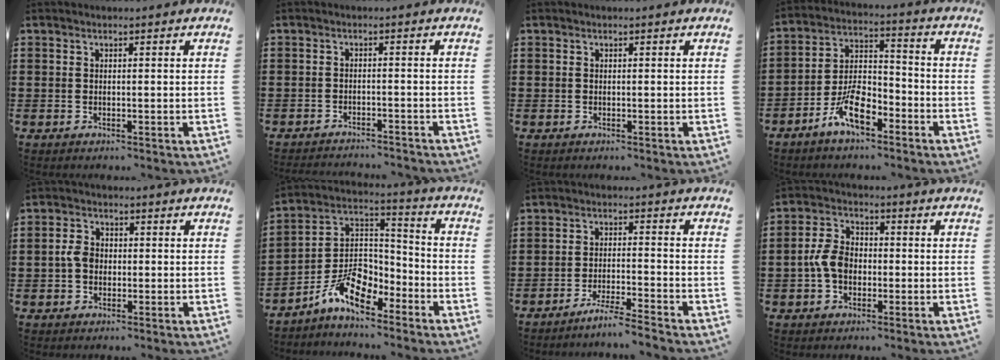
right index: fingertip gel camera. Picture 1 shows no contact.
{"total": 1.9, "force": [-1.9, -0.3, 0.1], "torque": [-0.005, 0.000, -0.039]}
{"total": 0.0}
{"total": 8.9, "force": [-5.6, 3.8, 5.7], "torque": [-0.121, 0.012, -0.104]}
{"total": 3.2, "force": [-0.4, 2.3, 2.1], "torque": [-0.059, 0.001, -0.014]}
{"total": 10.2, "force": [-6.5, 5.4, 5.6], "torque": [-0.123, 0.014, -0.125]}
{"total": 4.1, "force": [-3.7, -1.0, 1.4], "torque": [-0.029, -0.011, -0.074]}
{"total": 5.8, "force": [-1.2, 3.9, 4.1], "torque": [-0.104, 0.001, -0.029]}